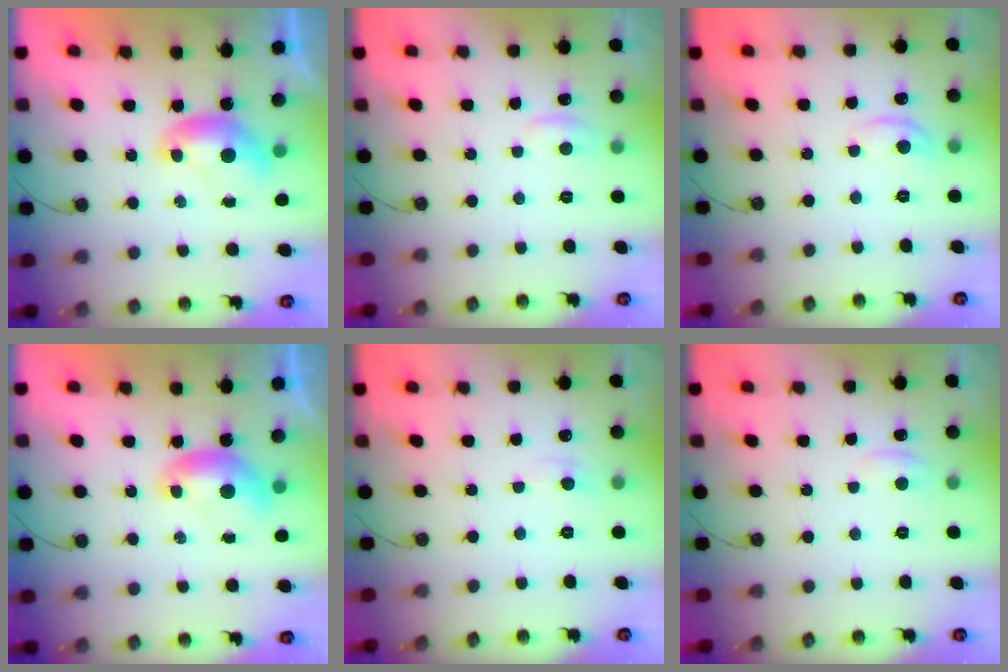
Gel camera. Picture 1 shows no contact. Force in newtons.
{"total": 0.9, "press": 0.0, "slide": 0.9}
{"total": 2.8, "press": 2.7, "slide": 0.5}
{"total": 0.0}
{"total": 0.6, "press": 0.4, "slide": 0.5}
{"total": 1.6, "press": 1.5, "slide": 0.5}